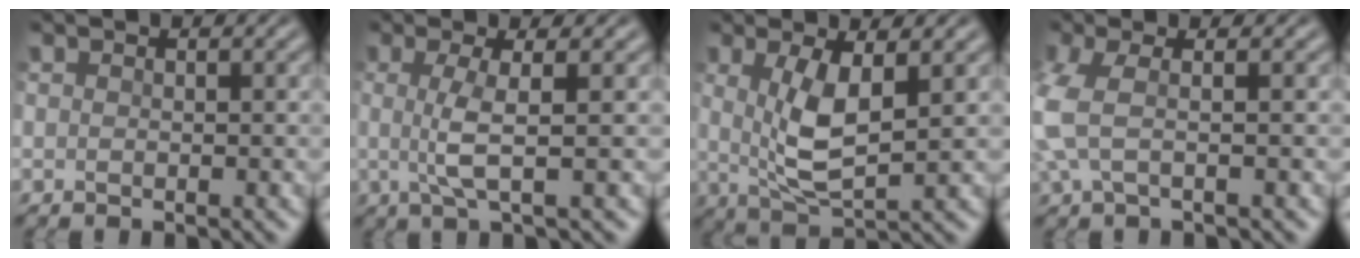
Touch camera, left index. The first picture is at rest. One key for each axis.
{"total": 2.8, "fx": 0.0, "fy": 0.0, "fz": 2.8, "tx": -0.061, "ty": 0.002, "tz": 0.000}
{"total": 4.6, "fx": 0.7, "fy": 1.1, "fz": 4.4, "tx": -0.095, "ty": -0.005, "tz": 0.018}
{"total": 4.3, "fx": -0.5, "fy": 2.1, "fz": 3.8, "tx": -0.109, "ty": 0.004, "tz": -0.013}